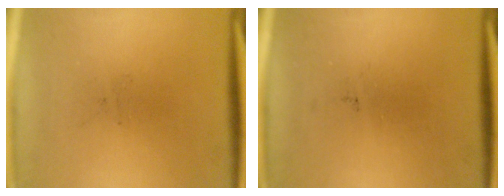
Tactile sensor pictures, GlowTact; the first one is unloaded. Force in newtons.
{"total": 0.0}